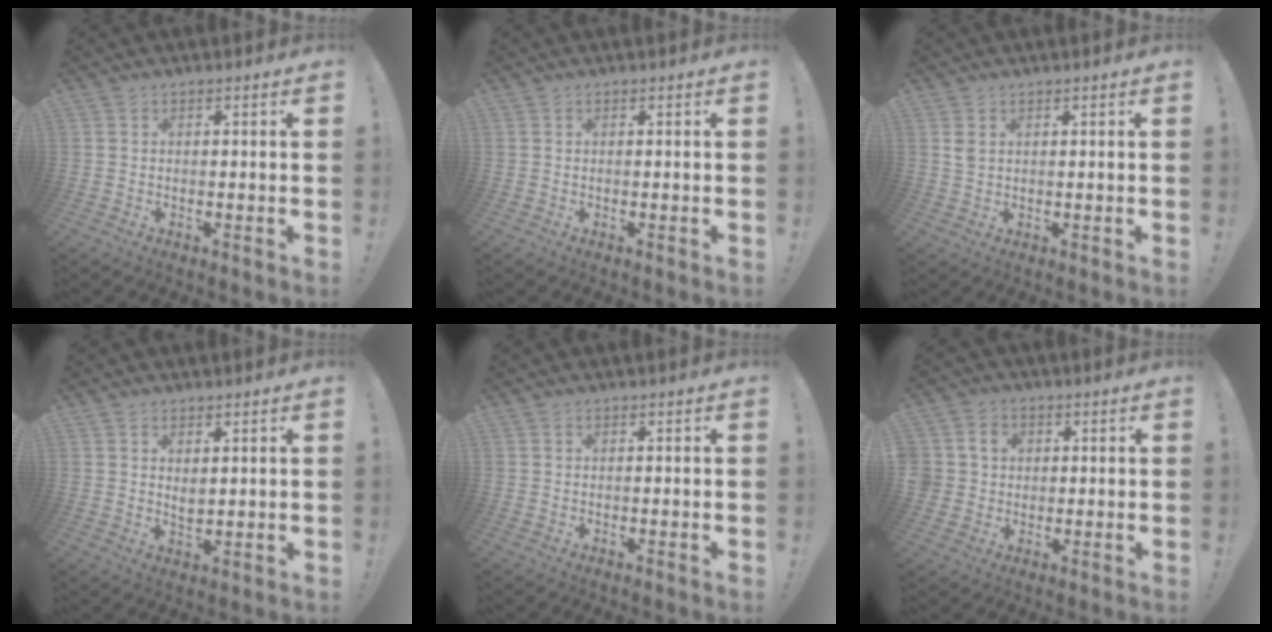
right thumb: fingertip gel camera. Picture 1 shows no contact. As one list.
[{"total": 0.0}, {"total": 2.2, "force": [0.9, 1.3, 1.5], "torque": [-0.026, 0.001, 0.016]}, {"total": 2.7, "force": [1.6, 1.3, 1.7], "torque": [-0.023, -0.012, 0.026]}, {"total": 0.0}, {"total": 5.9, "force": [0.9, 5.7, 1.5], "torque": [-0.038, 0.003, 0.020]}]